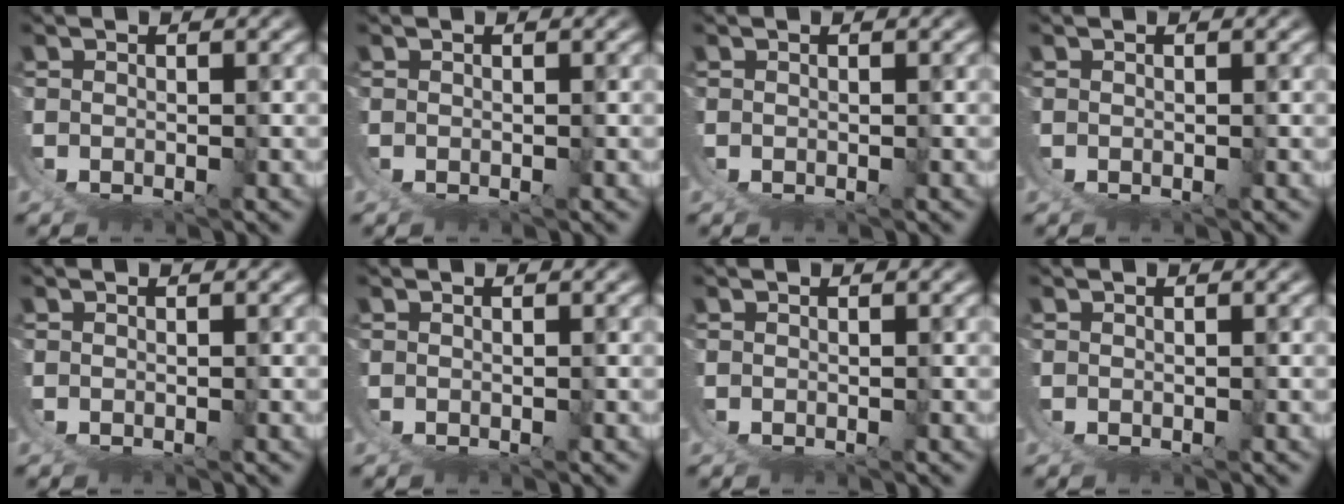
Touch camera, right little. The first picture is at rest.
{"total": 0.0}
{"total": 0.0}
{"total": 0.0}
{"total": 0.0}
{"total": 0.0}
{"total": 0.0}
{"total": 0.0}